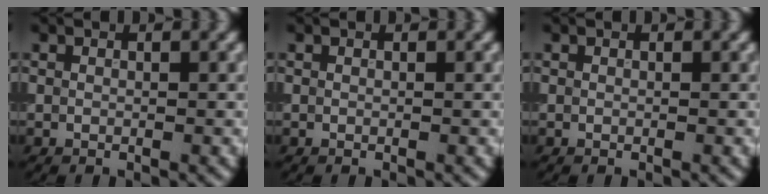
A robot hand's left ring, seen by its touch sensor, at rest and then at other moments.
{"total": 0.0}
{"total": 0.0}